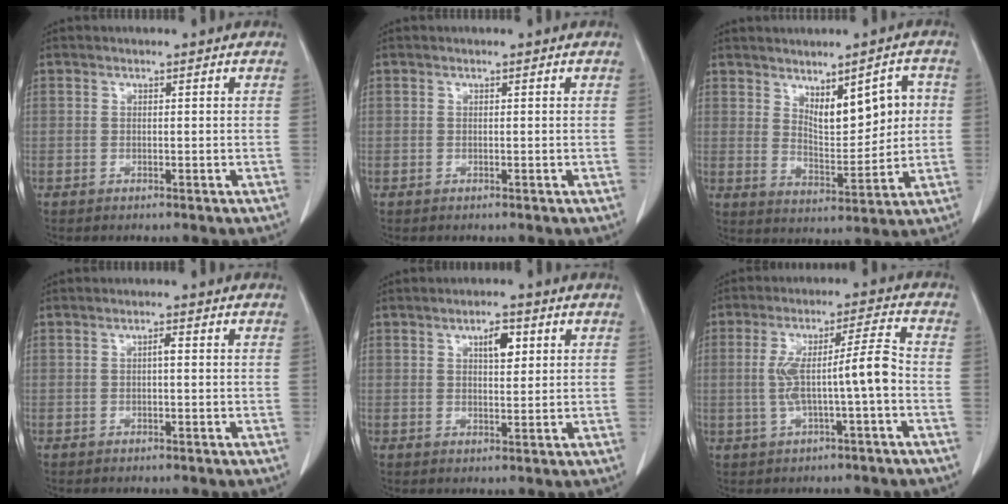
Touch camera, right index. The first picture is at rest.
{"total": 0.0}
{"total": 9.0, "force": [2.7, 3.4, 7.9], "torque": [-0.116, 0.006, 0.055]}
{"total": 1.0, "force": [0.0, 0.2, 1.0], "torque": [-0.017, 0.003, 0.001]}
{"total": 3.8, "force": [1.6, 1.4, 3.2], "torque": [-0.051, 0.002, 0.025]}
{"total": 8.5, "force": [-1.2, 0.0, 8.4], "torque": [-0.154, 0.024, -0.016]}